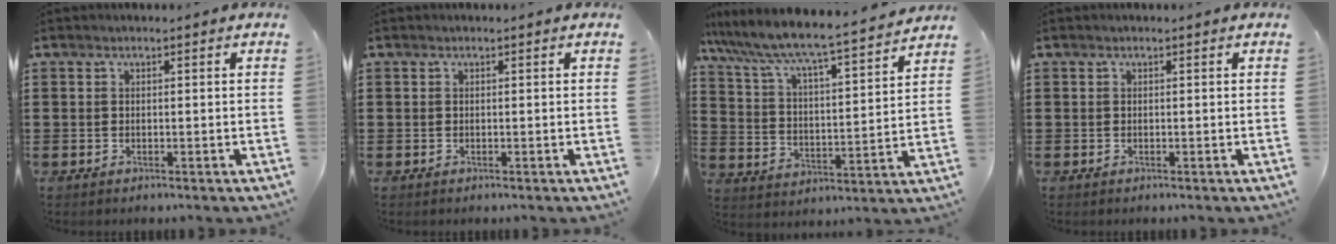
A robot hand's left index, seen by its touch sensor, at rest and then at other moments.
{"total": 0.0}
{"total": 6.1, "force": [5.8, -0.1, 2.1], "torque": [-0.070, -0.052, 0.088]}
{"total": 0.0}